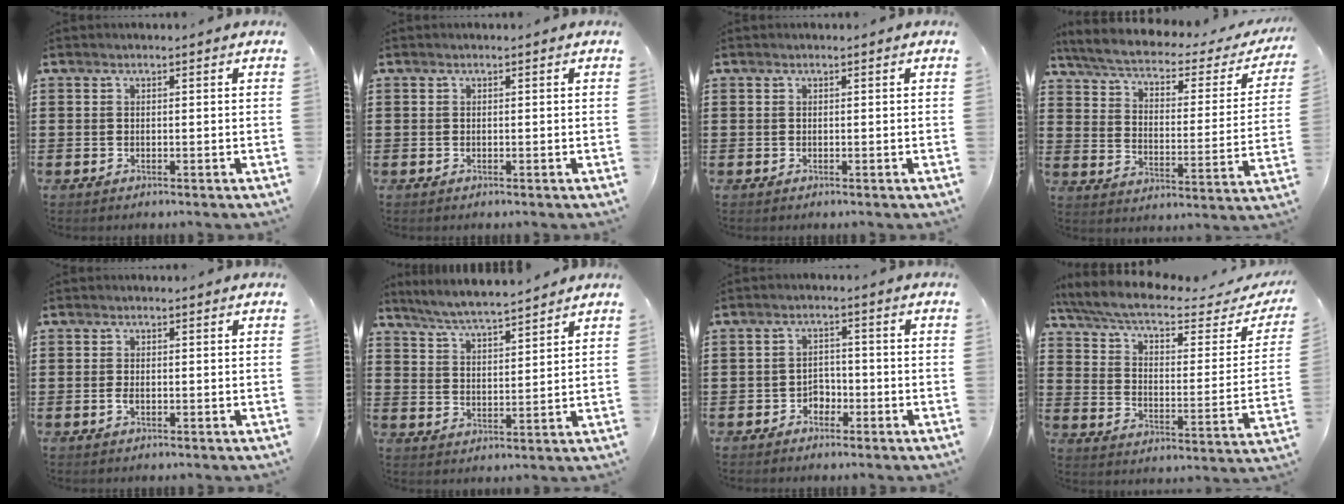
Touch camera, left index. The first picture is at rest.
{"total": 0.0}
{"total": 0.0}
{"total": 3.8, "force": [2.7, 0.9, 2.5], "torque": [-0.064, -0.024, 0.039]}
{"total": 1.1, "force": [-0.4, 0.5, 0.9], "torque": [-0.033, -0.009, -0.012]}
{"total": 5.3, "force": [5.1, -0.2, 1.3], "torque": [-0.044, -0.022, 0.089]}
{"total": 2.5, "force": [-1.8, 1.6, 0.6], "torque": [-0.018, 0.004, -0.041]}
{"total": 7.7, "force": [6.2, 1.1, 4.5], "torque": [-0.112, -0.037, 0.104]}